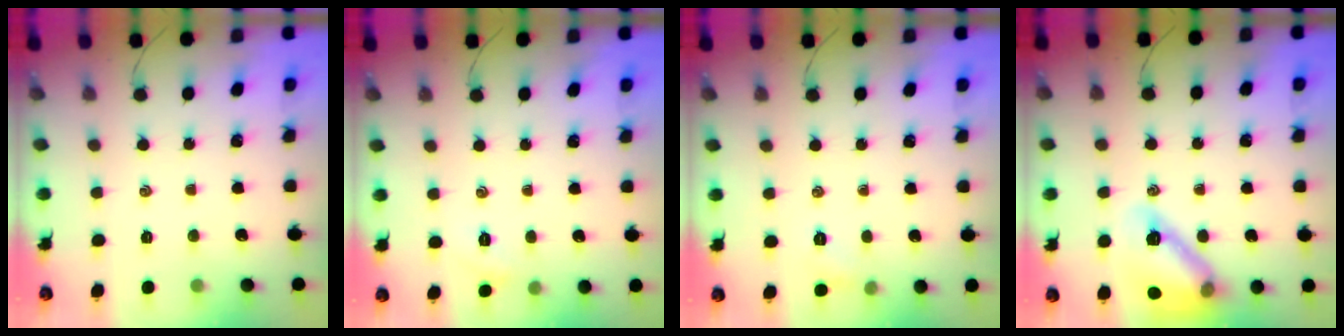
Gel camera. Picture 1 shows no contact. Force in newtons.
{"total": 2.2, "press": 2.2, "slide": 0.6}
{"total": 4.1, "press": 3.9, "slide": 1.4}
{"total": 16.7, "press": 16.6, "slide": 1.8}